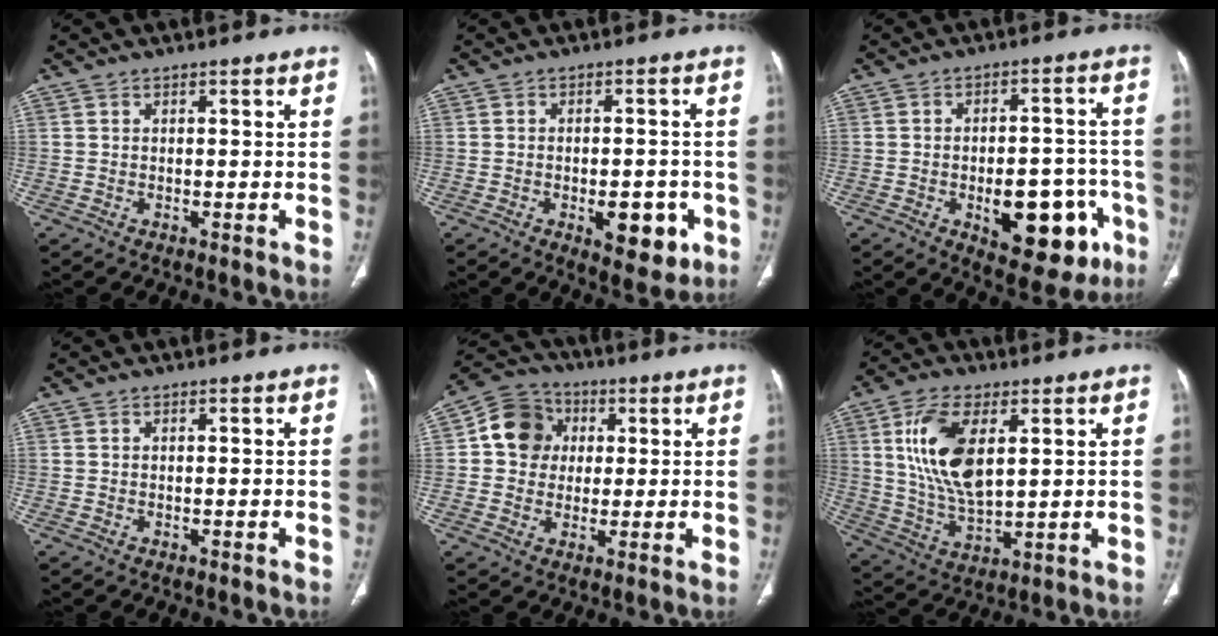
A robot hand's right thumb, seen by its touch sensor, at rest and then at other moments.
{"total": 8.5, "force": [-3.0, 4.3, 6.7], "torque": [-0.068, 0.006, -0.031]}
{"total": 16.5, "force": [-5.9, 8.3, 13.0], "torque": [-0.137, 0.031, -0.064]}
{"total": 0.0}
{"total": 10.1, "force": [1.7, 9.0, 4.2], "torque": [-0.045, 0.009, 0.018]}
{"total": 14.0, "force": [4.1, 6.7, 11.6], "torque": [-0.226, -0.019, 0.083]}